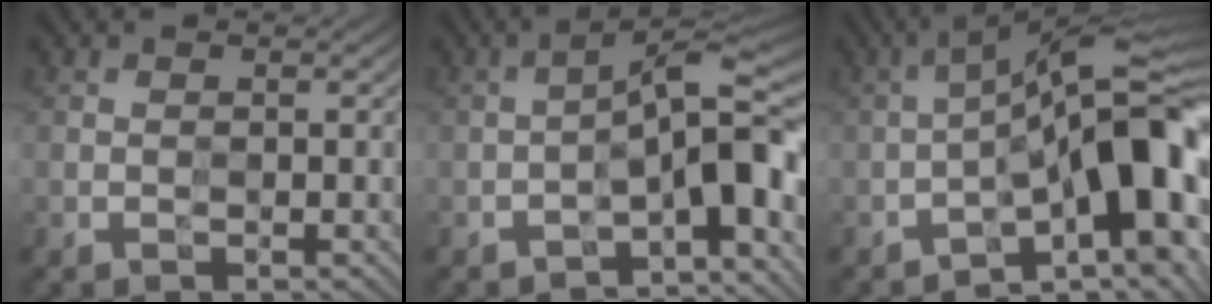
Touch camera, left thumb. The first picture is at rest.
{"total": 10.2, "force": [-4.2, 2.8, 8.8], "torque": [-0.120, 0.014, -0.075]}
{"total": 15.0, "force": [-4.0, 5.1, 13.6], "torque": [-0.179, 0.017, -0.073]}